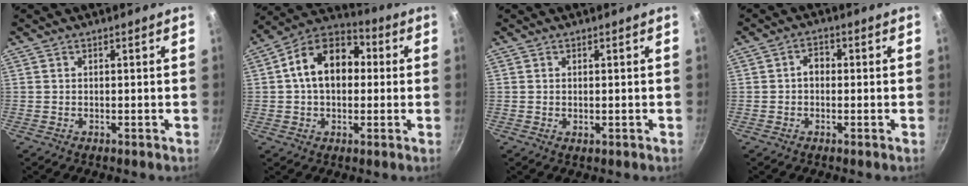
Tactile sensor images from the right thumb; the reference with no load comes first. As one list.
[{"total": 14.8, "force": [1.6, 10.3, 10.6], "torque": [-0.135, 0.034, 0.005]}, {"total": 0.8, "force": [-0.1, 0.3, 0.7], "torque": [-0.011, -0.002, -0.001]}, {"total": 2.8, "force": [-0.2, 2.2, 1.8], "torque": [-0.015, 0.012, -0.008]}]